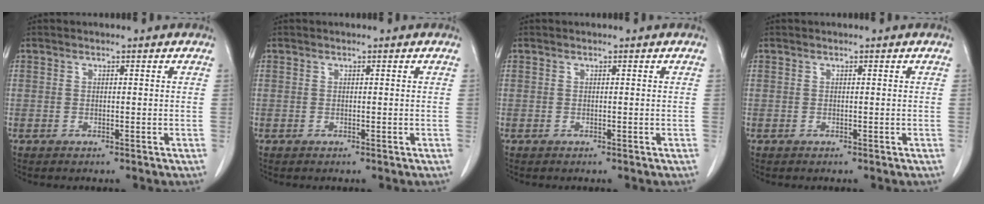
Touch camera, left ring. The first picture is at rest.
{"total": 0.0}
{"total": 0.0}
{"total": 0.0}